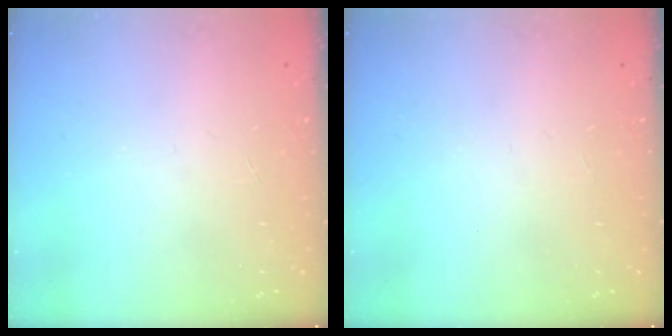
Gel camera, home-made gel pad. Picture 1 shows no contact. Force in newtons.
{"total": 0.0}